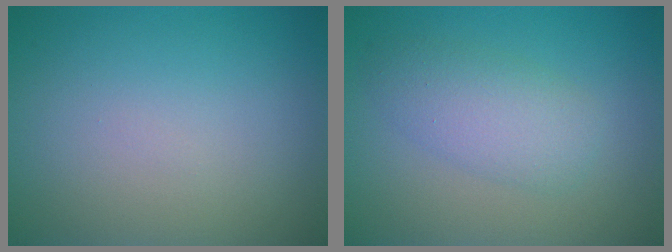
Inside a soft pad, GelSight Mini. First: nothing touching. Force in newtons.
{"total": 3.7, "press": 3.7, "slide": 0.2}